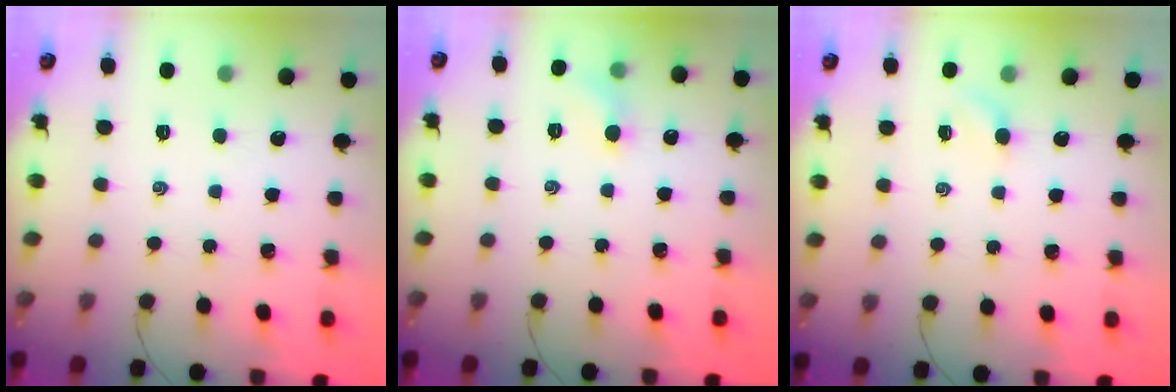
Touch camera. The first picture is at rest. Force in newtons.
{"total": 5.5, "press": 5.2, "slide": 1.7}
{"total": 2.5, "press": 2.4, "slide": 0.8}